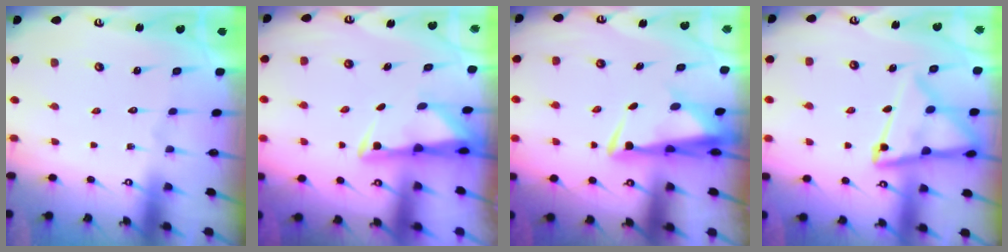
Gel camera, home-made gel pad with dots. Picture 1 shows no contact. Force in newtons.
{"total": 3.0, "press": 2.9, "slide": 0.5}
{"total": 4.6, "press": 4.4, "slide": 1.1}
{"total": 13.1, "press": 13.1, "slide": 1.4}